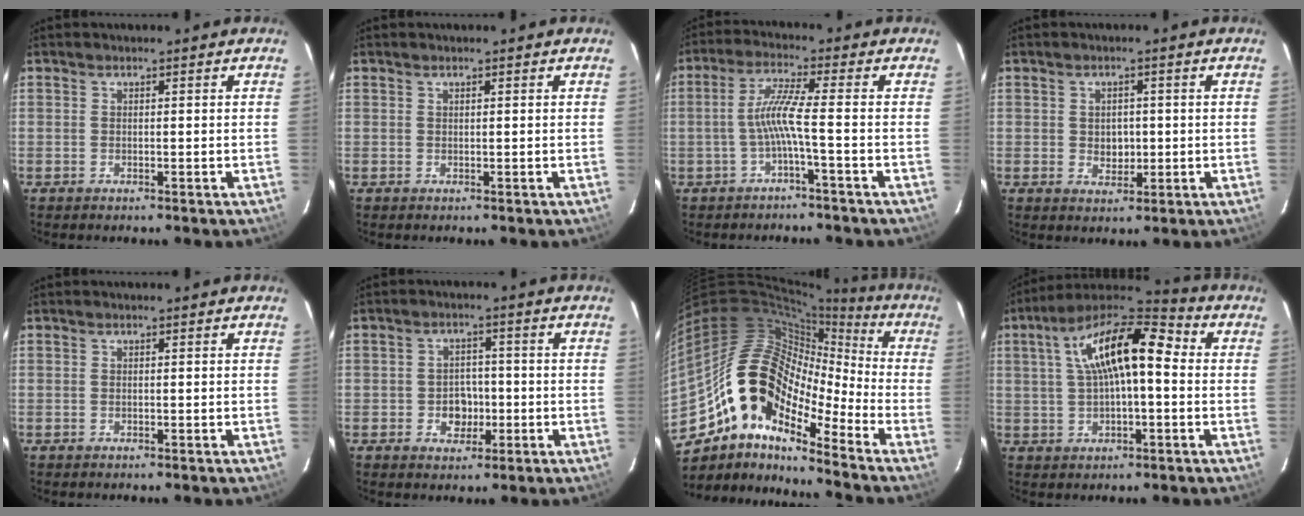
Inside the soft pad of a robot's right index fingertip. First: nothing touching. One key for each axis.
{"total": 0.0}
{"total": 5.5, "fx": -2.0, "fy": -1.1, "fz": 5.0, "tx": -0.115, "ty": 0.006, "tz": -0.037}
{"total": 3.4, "fx": -0.1, "fy": 2.9, "fz": 1.9, "tx": -0.028, "ty": 0.001, "tz": 0.002}
{"total": 0.0}
{"total": 4.6, "fx": -1.3, "fy": 3.9, "fz": 2.0, "tx": -0.040, "ty": 0.011, "tz": -0.011}
{"total": 17.2, "fx": -10.1, "fy": 8.8, "fz": 10.8, "tx": -0.184, "ty": 0.002, "tz": -0.206}
{"total": 15.4, "fx": 2.5, "fy": 6.0, "fz": 14.0, "tx": -0.251, "ty": 0.033, "tz": 0.033}